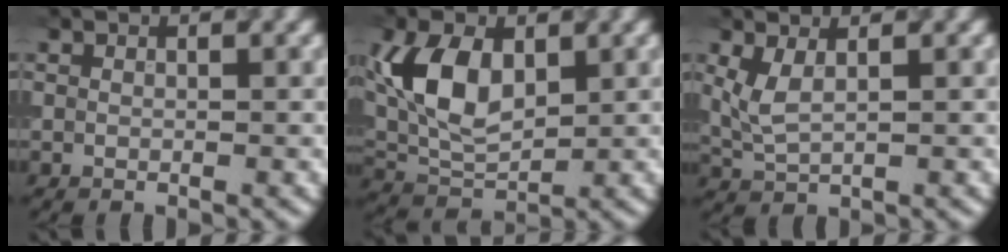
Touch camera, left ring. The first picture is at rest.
{"total": 7.3, "force": [1.7, 4.1, 5.8], "torque": [-0.133, 0.003, 0.034]}
{"total": 2.2, "force": [1.0, 0.4, 1.9], "torque": [-0.054, -0.007, 0.029]}